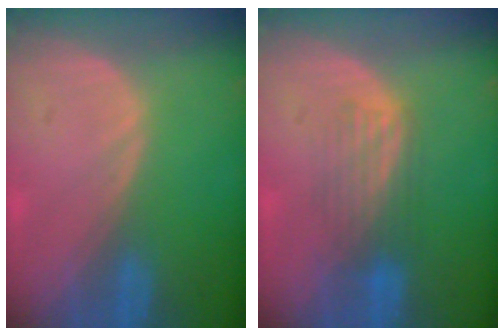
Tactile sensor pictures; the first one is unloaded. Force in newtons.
{"total": 4.1, "press": 4.1, "slide": 0.1}